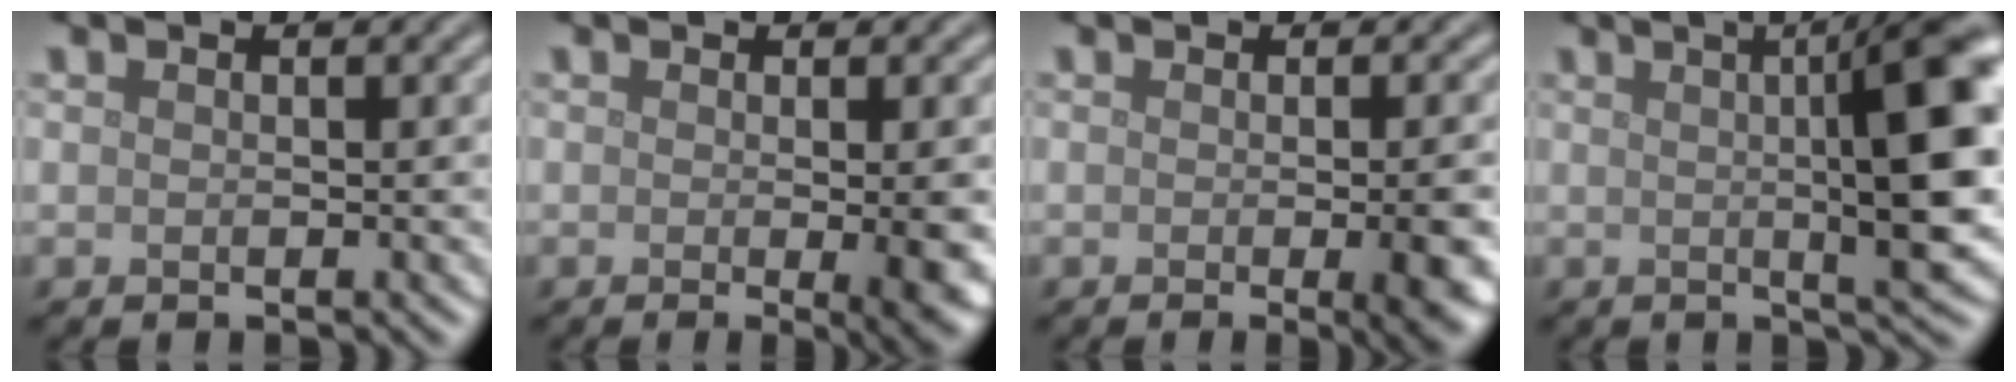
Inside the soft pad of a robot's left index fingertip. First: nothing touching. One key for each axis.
{"total": 4.9, "fx": -0.7, "fy": 1.2, "fz": 4.7, "tx": -0.060, "ty": -0.012, "tz": -0.005}
{"total": 6.1, "fx": -1.1, "fy": 2.0, "fz": 5.6, "tx": -0.051, "ty": -0.010, "tz": -0.009}
{"total": 11.5, "fx": 1.3, "fy": 2.8, "fz": 11.1, "tx": -0.119, "ty": 0.010, "tz": 0.018}